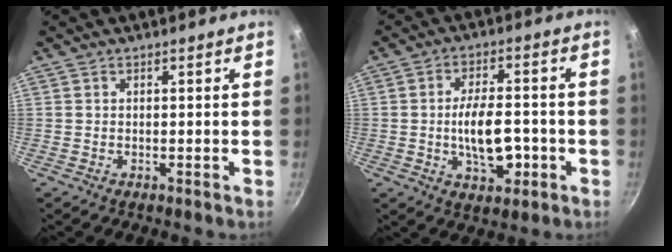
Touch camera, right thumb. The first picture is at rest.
{"total": 10.4, "force": [-2.2, 5.3, 8.7], "torque": [-0.123, 0.014, -0.032]}